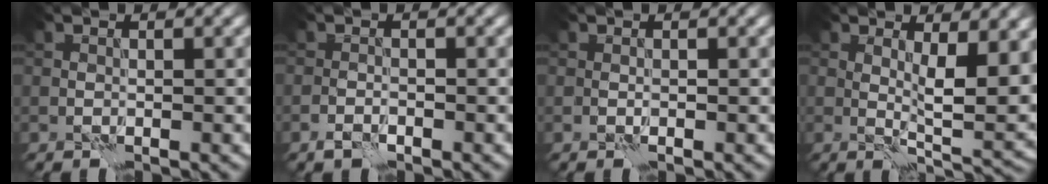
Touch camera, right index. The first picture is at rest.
{"total": 1.3, "force": [-1.0, 0.5, 0.7], "torque": [-0.015, 0.001, -0.020]}
{"total": 0.6, "force": [-0.2, 0.3, 0.5], "torque": [-0.013, 0.001, -0.004]}
{"total": 6.5, "force": [1.6, 2.1, 6.0], "torque": [-0.092, -0.013, 0.034]}